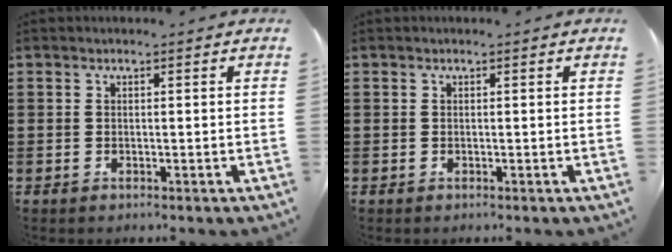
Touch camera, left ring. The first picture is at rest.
{"total": 0.0}